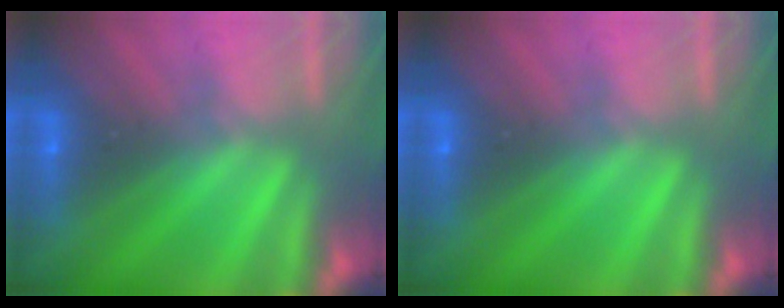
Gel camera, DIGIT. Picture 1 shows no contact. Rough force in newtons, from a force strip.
{"total": 0.0}